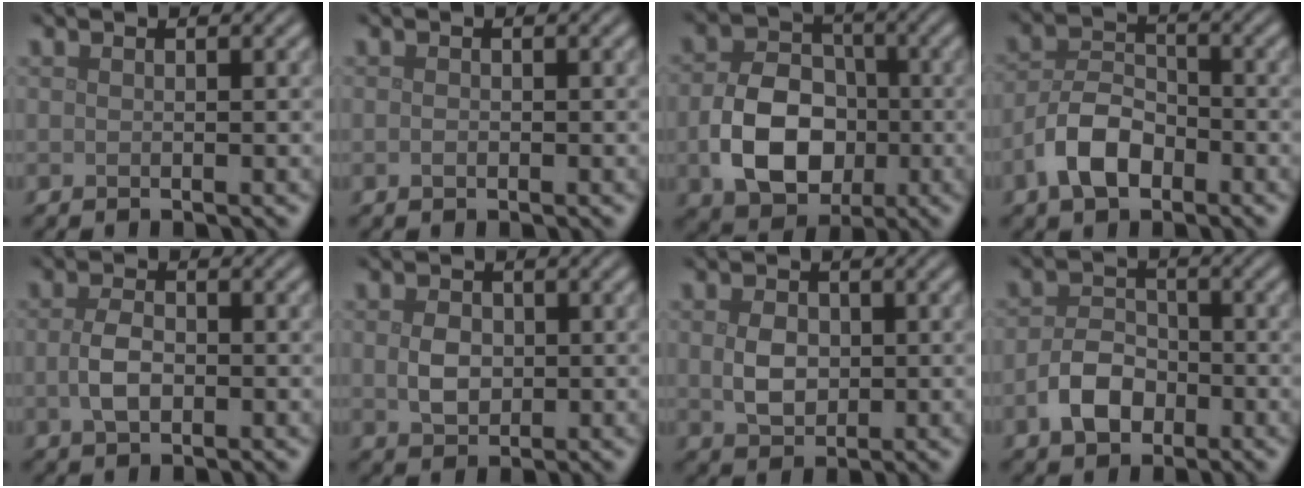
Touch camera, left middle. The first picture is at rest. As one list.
[{"total": 0.6, "force": [-0.2, 0.4, 0.4], "torque": [-0.008, -0.002, -0.003]}, {"total": 7.5, "force": [-1.8, 5.5, 4.8], "torque": [-0.091, -0.005, -0.030]}, {"total": 4.8, "force": [-2.5, 2.8, 3.0], "torque": [-0.054, 0.007, -0.053]}, {"total": 2.6, "force": [-0.4, 1.6, 2.1], "torque": [-0.047, -0.001, -0.009]}, {"total": 2.5, "force": [0.0, 1.9, 1.6], "torque": [-0.034, -0.002, 0.001]}, {"total": 2.9, "force": [0.1, 2.2, 1.9], "torque": [-0.042, -0.002, 0.003]}, {"total": 3.8, "force": [-1.7, 2.6, 2.2], "torque": [-0.038, 0.006, -0.038]}]